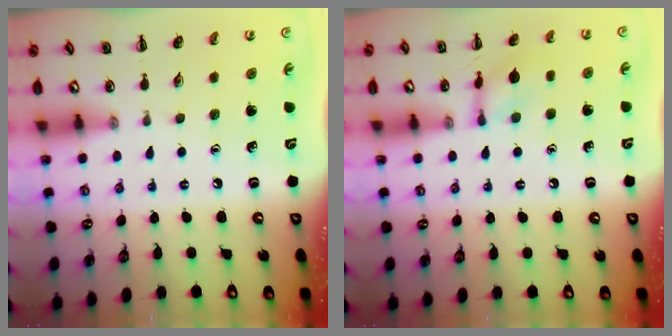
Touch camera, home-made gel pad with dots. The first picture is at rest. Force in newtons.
{"total": 7.7, "press": 7.7, "slide": 0.5}